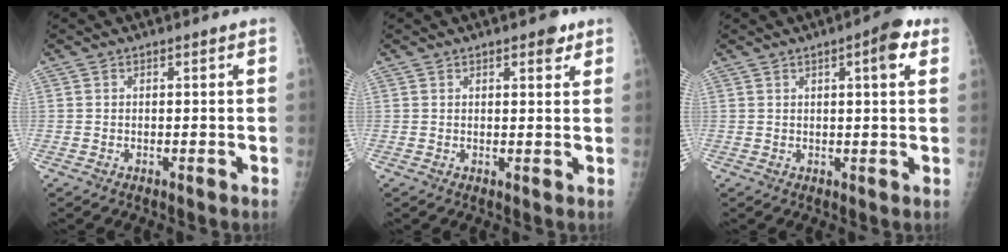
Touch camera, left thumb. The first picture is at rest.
{"total": 3.2, "force": [2.0, 1.2, 2.2], "torque": [-0.019, -0.007, 0.022]}
{"total": 5.8, "force": [2.5, 1.3, 5.0], "torque": [-0.062, -0.003, 0.028]}